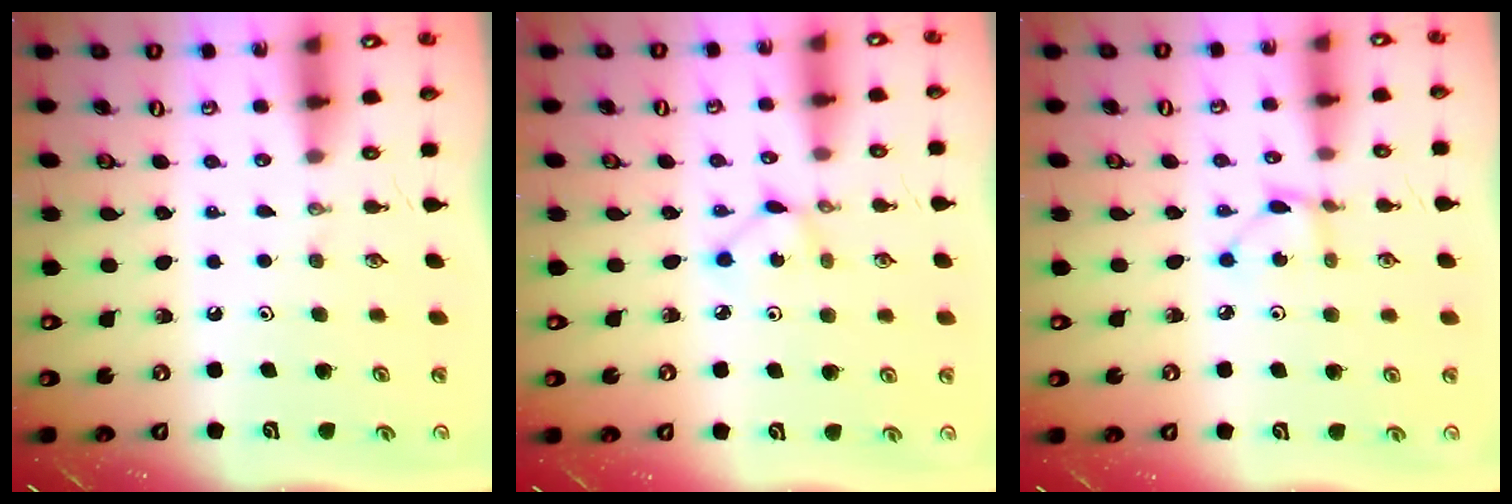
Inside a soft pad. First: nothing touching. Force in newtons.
{"total": 1.7, "press": 1.7, "slide": 0.1}
{"total": 2.6, "press": 2.6, "slide": 0.3}